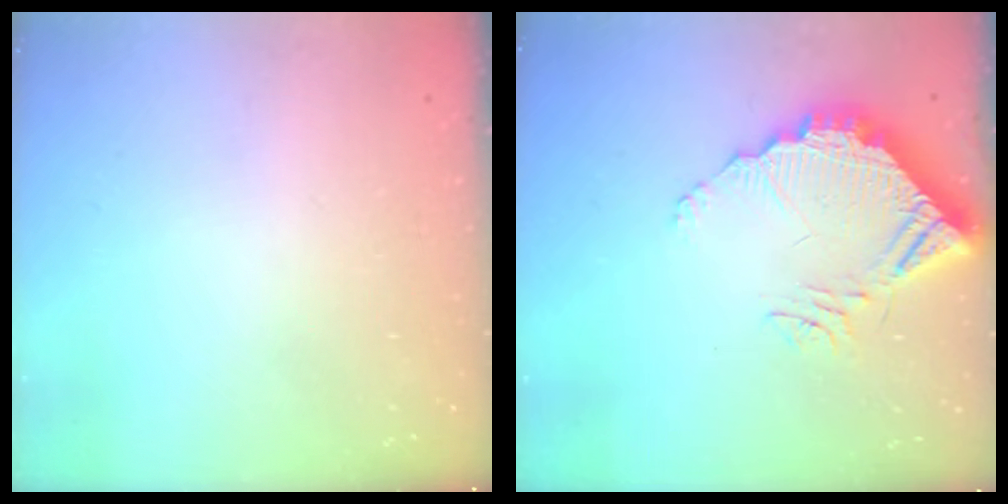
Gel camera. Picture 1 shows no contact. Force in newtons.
{"total": 11.8, "press": 11.8, "slide": 0.9}